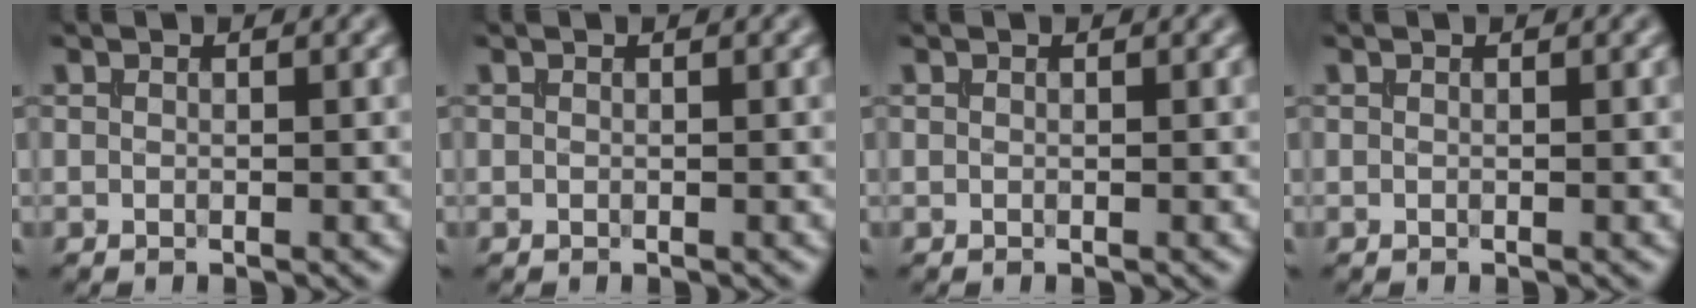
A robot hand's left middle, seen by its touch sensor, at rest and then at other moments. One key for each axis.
{"total": 0.0}
{"total": 0.0}
{"total": 0.0}